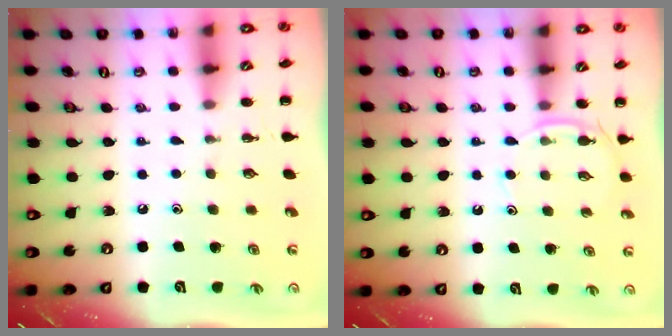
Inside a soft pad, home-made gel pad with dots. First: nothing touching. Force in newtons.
{"total": 4.9, "press": 4.8, "slide": 1.2}